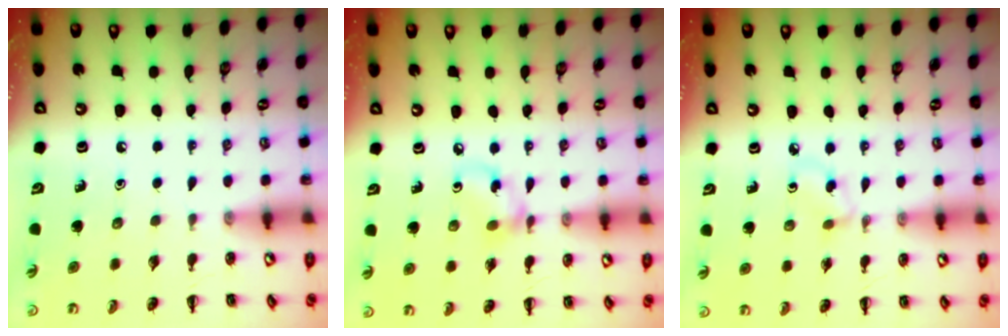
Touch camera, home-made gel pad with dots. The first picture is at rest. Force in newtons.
{"total": 6.1, "press": 6.0, "slide": 1.1}
{"total": 2.7, "press": 2.5, "slide": 1.1}